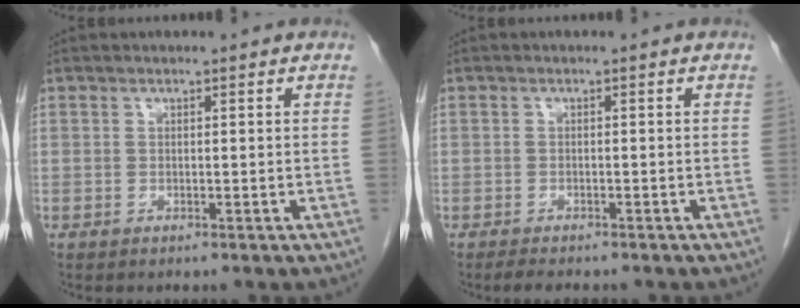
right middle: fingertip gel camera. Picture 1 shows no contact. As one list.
[{"total": 2.2, "force": [-1.9, 0.5, 1.0], "torque": [-0.028, -0.009, -0.026]}]